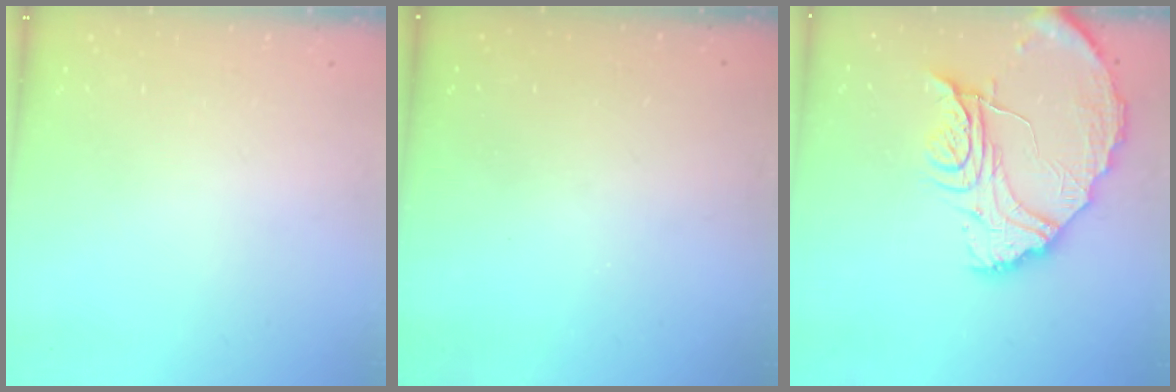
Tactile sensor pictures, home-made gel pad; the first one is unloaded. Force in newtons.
{"total": 3.1, "press": 3.1, "slide": 0.1}
{"total": 16.6, "press": 16.5, "slide": 1.6}